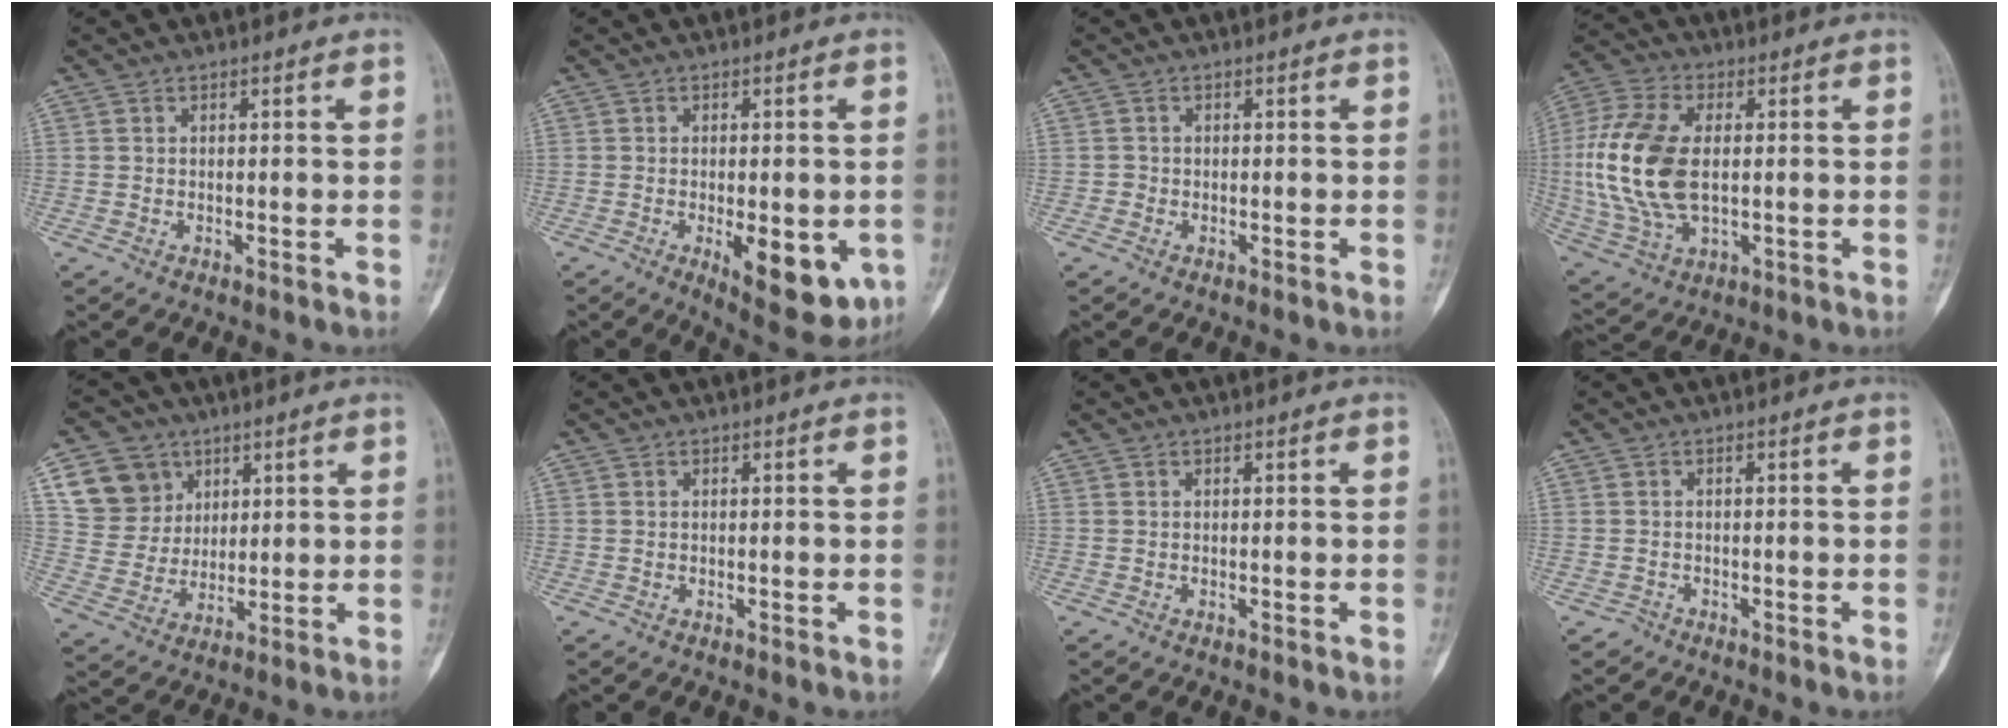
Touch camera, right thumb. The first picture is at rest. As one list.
[{"total": 12.2, "force": [-3.5, 4.9, 10.6], "torque": [-0.122, -0.016, -0.035]}, {"total": 0.8, "force": [-0.2, 0.7, 0.0], "torque": [0.002, 0.004, -0.006]}, {"total": 17.5, "force": [0.5, 10.0, 14.4], "torque": [-0.322, 0.000, 0.016]}, {"total": 10.9, "force": [5.0, 9.3, 3.0], "torque": [-0.023, -0.018, 0.102]}, {"total": 0.0}, {"total": 0.0}, {"total": 1.0, "force": [-0.8, 0.6, -0.3], "torque": [0.003, 0.003, -0.020]}]